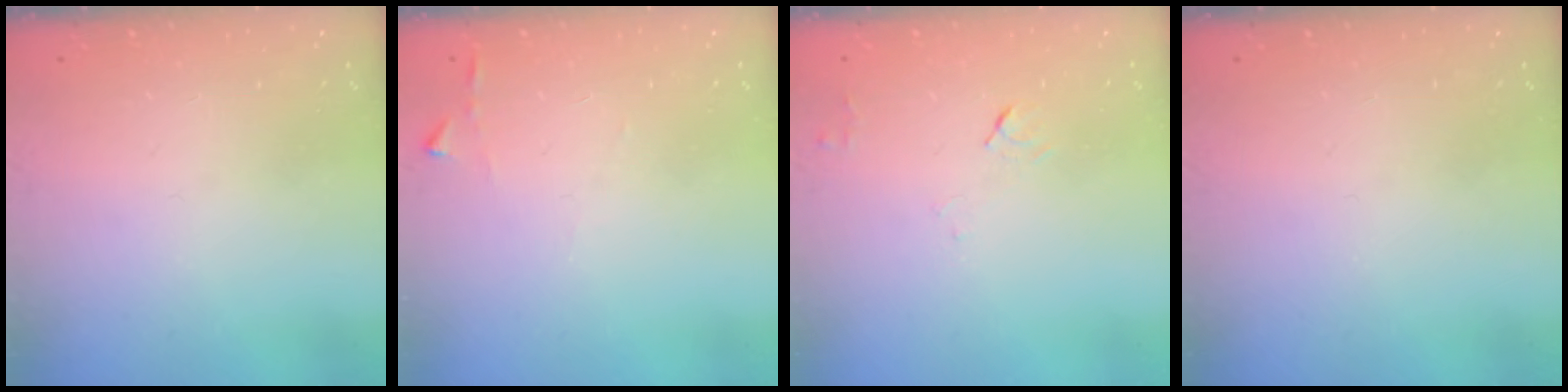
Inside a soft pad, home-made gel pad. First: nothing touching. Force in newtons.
{"total": 2.9, "press": 2.9, "slide": 0.3}
{"total": 4.6, "press": 4.5, "slide": 0.6}
{"total": 0.0}